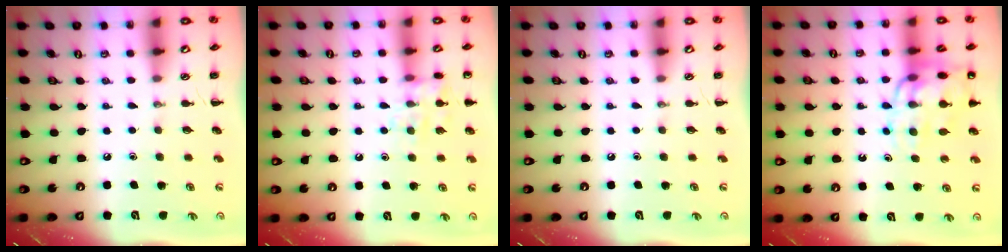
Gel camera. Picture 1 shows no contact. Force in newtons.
{"total": 10.1, "press": 10.1, "slide": 0.6}
{"total": 0.0}
{"total": 14.0, "press": 13.7, "slide": 2.7}